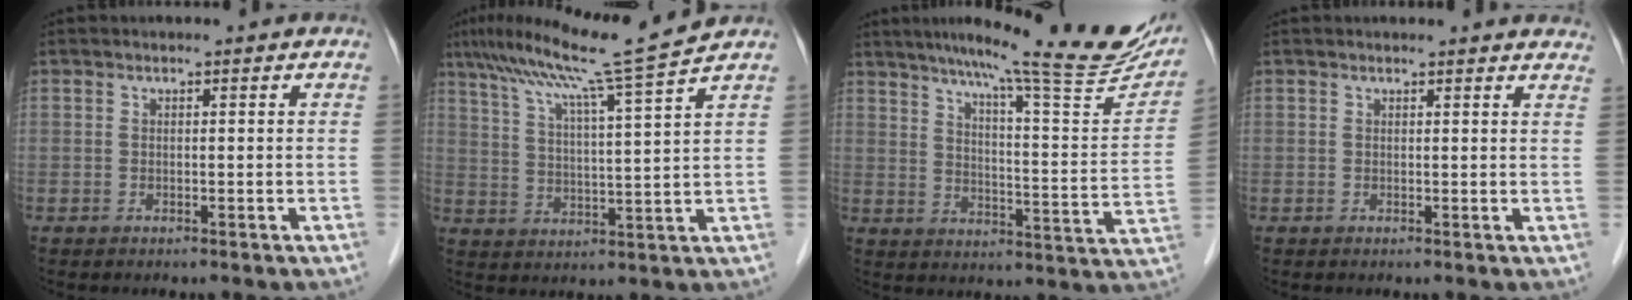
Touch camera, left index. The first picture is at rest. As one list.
[{"total": 12.1, "force": [9.6, -2.9, 6.7], "torque": [-0.118, -0.001, 0.154]}, {"total": 22.8, "force": [19.3, 0.9, 12.1], "torque": [-0.172, -0.041, 0.250]}, {"total": 6.5, "force": [6.3, 0.5, 1.4], "torque": [-0.006, -0.005, 0.043]}]